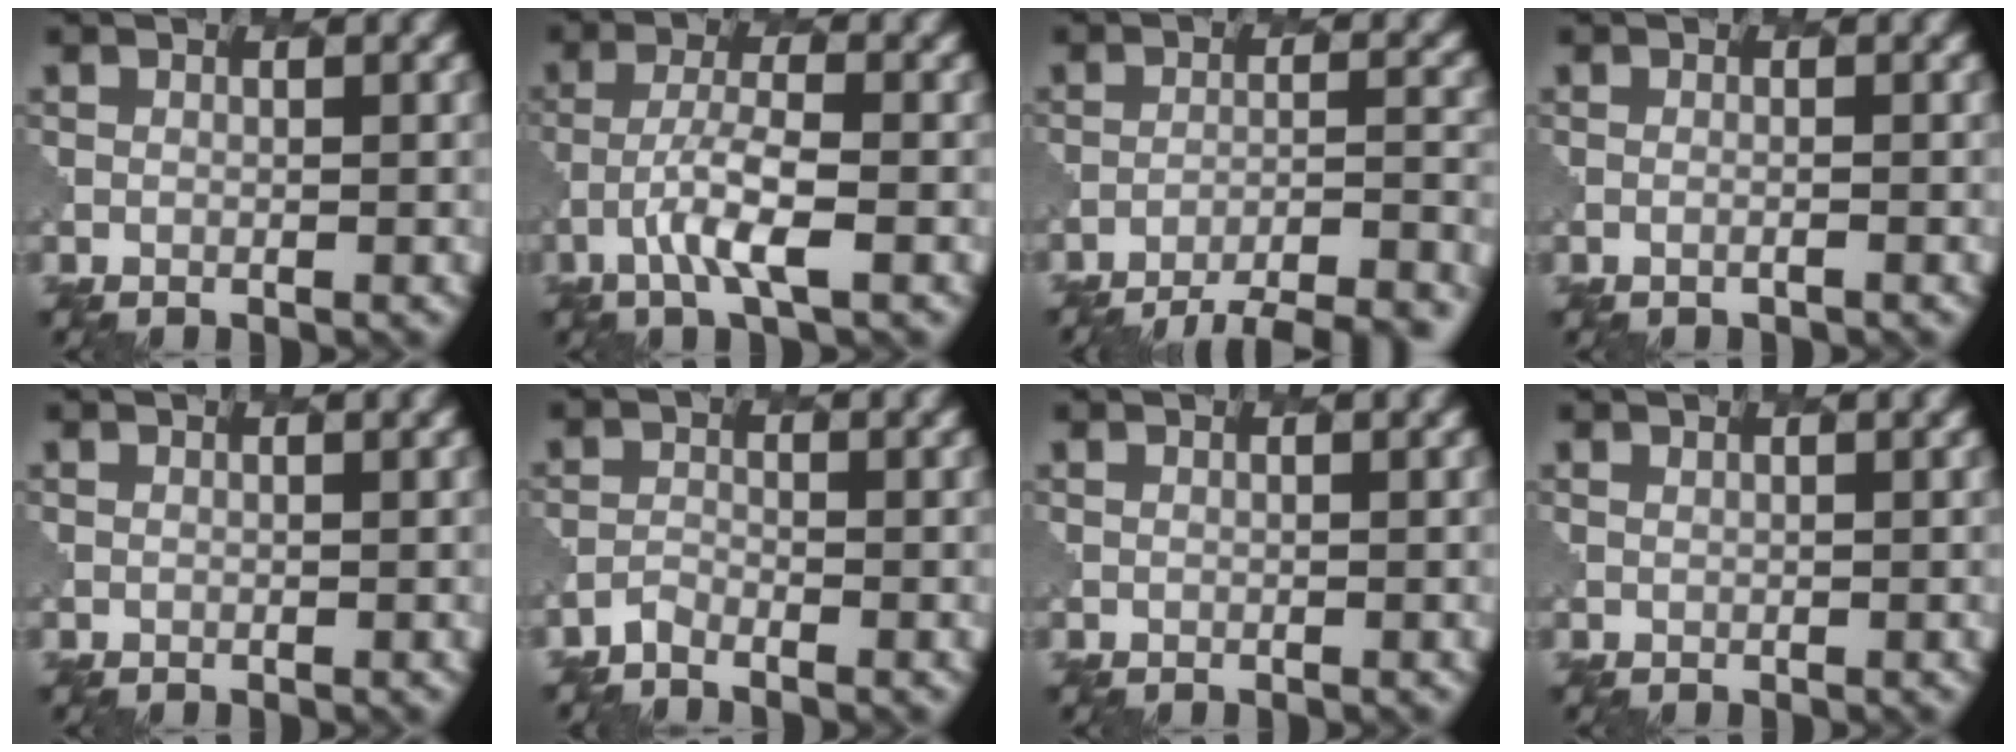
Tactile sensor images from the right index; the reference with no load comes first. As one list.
[{"total": 4.0, "force": [-1.8, 0.8, 3.6], "torque": [-0.069, 0.003, -0.036]}, {"total": 11.6, "force": [-10.5, 2.7, 4.2], "torque": [-0.053, 0.000, -0.123]}, {"total": 0.7, "force": [-0.1, 0.2, 0.6], "torque": [-0.007, -0.002, -0.011]}, {"total": 0.0}, {"total": 1.1, "force": [-1.1, 0.1, -0.2], "torque": [0.002, -0.002, -0.026]}, {"total": 0.0}, {"total": 0.7, "force": [0.5, 0.3, 0.3], "torque": [-0.001, -0.004, 0.007]}]